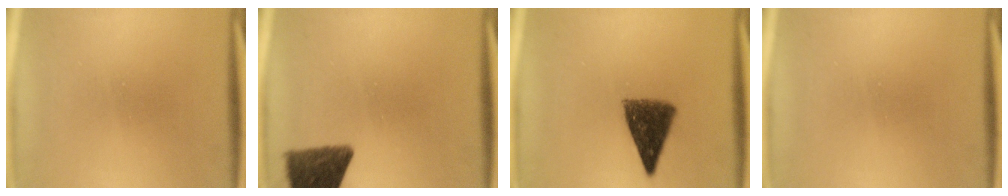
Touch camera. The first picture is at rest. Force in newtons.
{"total": 10.2}
{"total": 8.9}
{"total": 0.0}